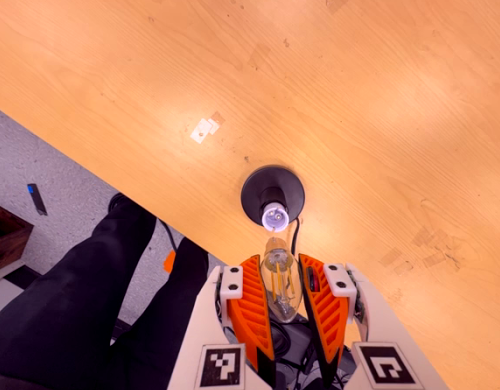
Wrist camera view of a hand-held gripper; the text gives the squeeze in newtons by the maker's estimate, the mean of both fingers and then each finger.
{"total": 13.9, "left": 15.7, "right": 12.2}